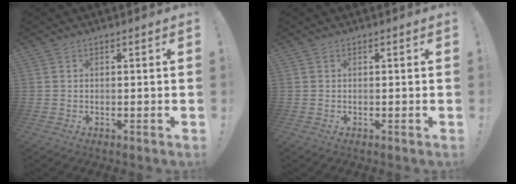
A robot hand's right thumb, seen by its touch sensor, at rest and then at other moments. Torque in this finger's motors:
{"motor_torque": [0.29, -0.04, 0.16, 0.18, -0.01]}